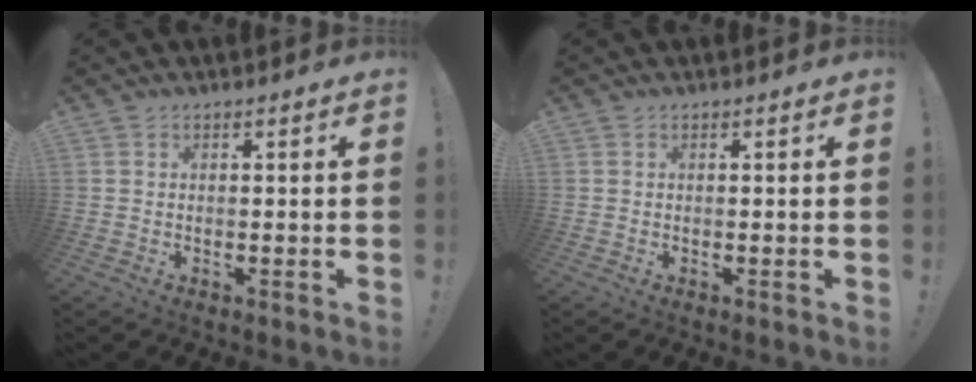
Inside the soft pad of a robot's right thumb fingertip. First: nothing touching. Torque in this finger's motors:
{"motor_torque": [-0.08, -0.08, 0.04, 0.00, 0.00]}